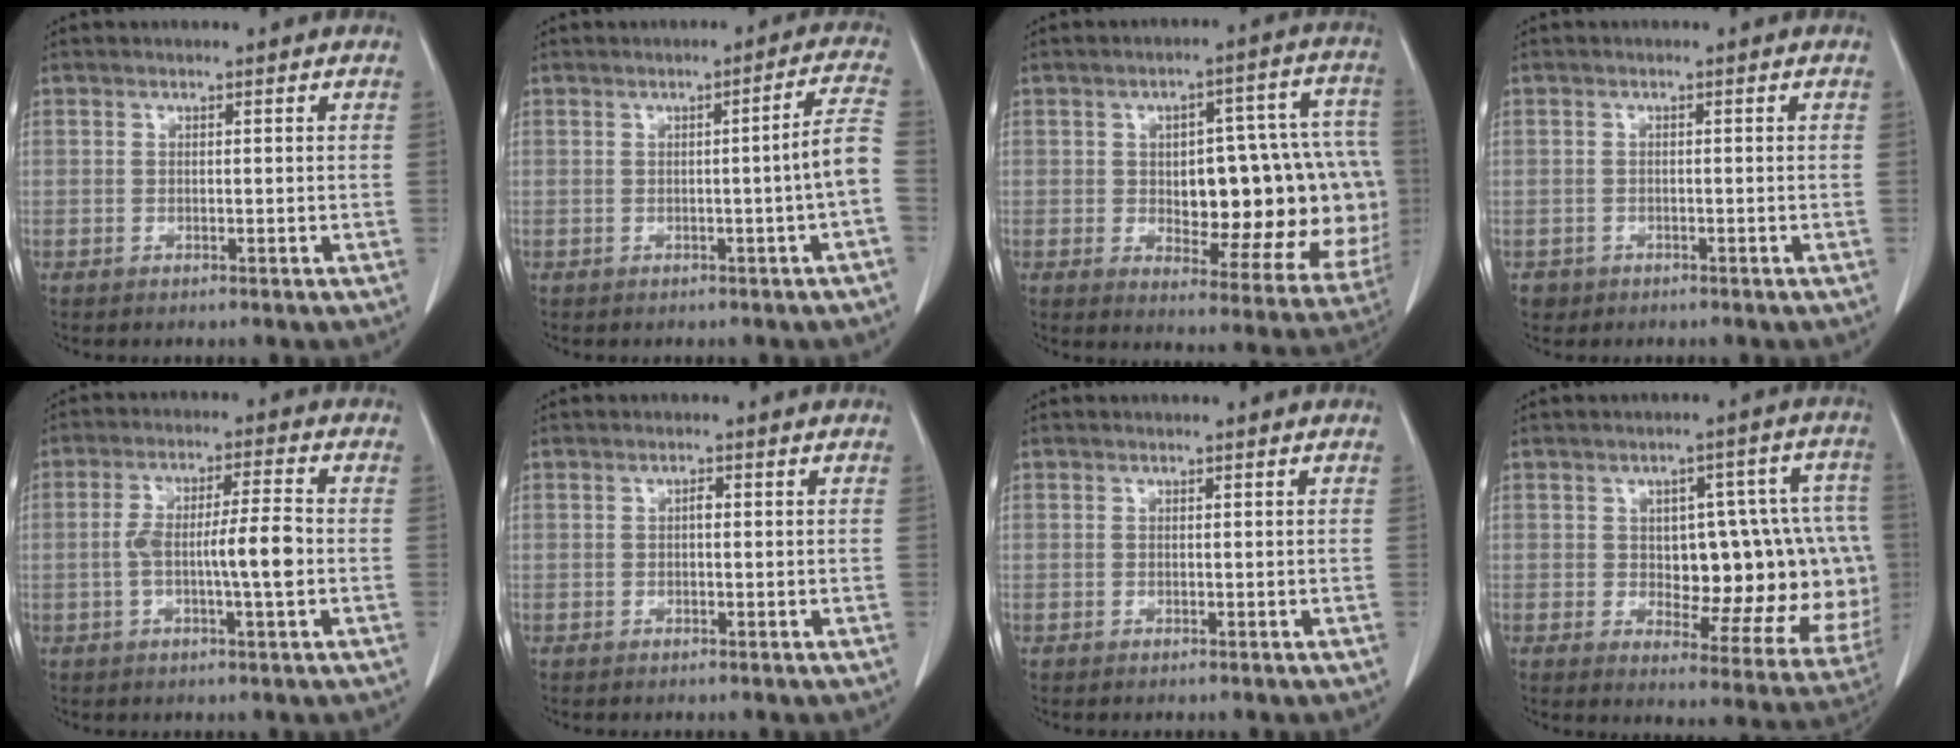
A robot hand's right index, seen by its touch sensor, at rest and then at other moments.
{"total": 5.1, "force": [-1.2, -1.0, 4.8], "torque": [-0.057, 0.008, -0.019]}
{"total": 22.5, "force": [-0.9, 8.7, 20.7], "torque": [-0.193, 0.037, 0.016]}
{"total": 1.6, "force": [-0.8, 1.4, -0.1], "torque": [-0.007, 0.005, -0.012]}
{"total": 8.2, "force": [-1.4, 0.7, 8.0], "torque": [-0.148, 0.011, -0.025]}
{"total": 0.8, "force": [0.0, 0.3, 0.7], "torque": [-0.013, 0.003, -0.002]}
{"total": 0.0}
{"total": 18.8, "force": [-0.4, 7.9, 17.1], "torque": [-0.168, 0.030, 0.016]}